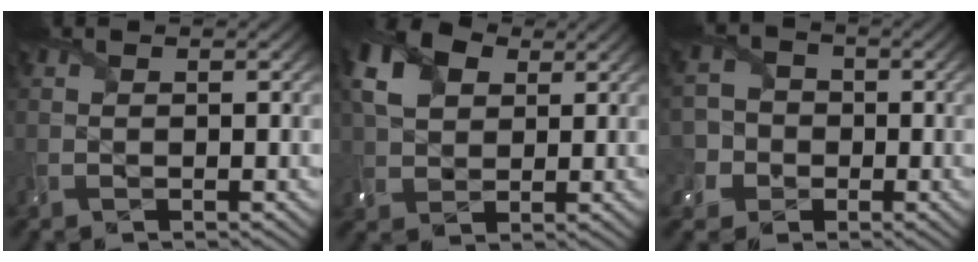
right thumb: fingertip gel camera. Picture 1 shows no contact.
{"total": 8.2, "force": [3.3, 5.7, 5.0], "torque": [-0.136, 0.015, 0.058]}
{"total": 6.5, "force": [-2.0, 6.0, 1.8], "torque": [-0.054, -0.007, -0.061]}